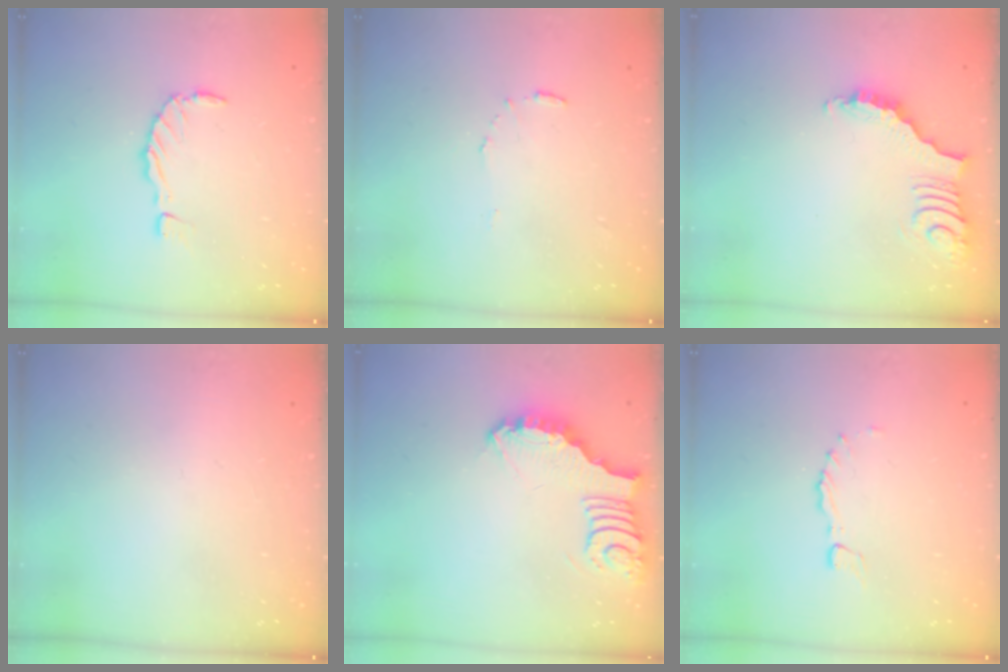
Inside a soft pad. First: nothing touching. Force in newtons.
{"total": 4.4, "press": 4.4, "slide": 0.2}
{"total": 3.6, "press": 3.6, "slide": 0.6}
{"total": 0.0}
{"total": 4.0, "press": 3.9, "slide": 0.3}
{"total": 0.0}